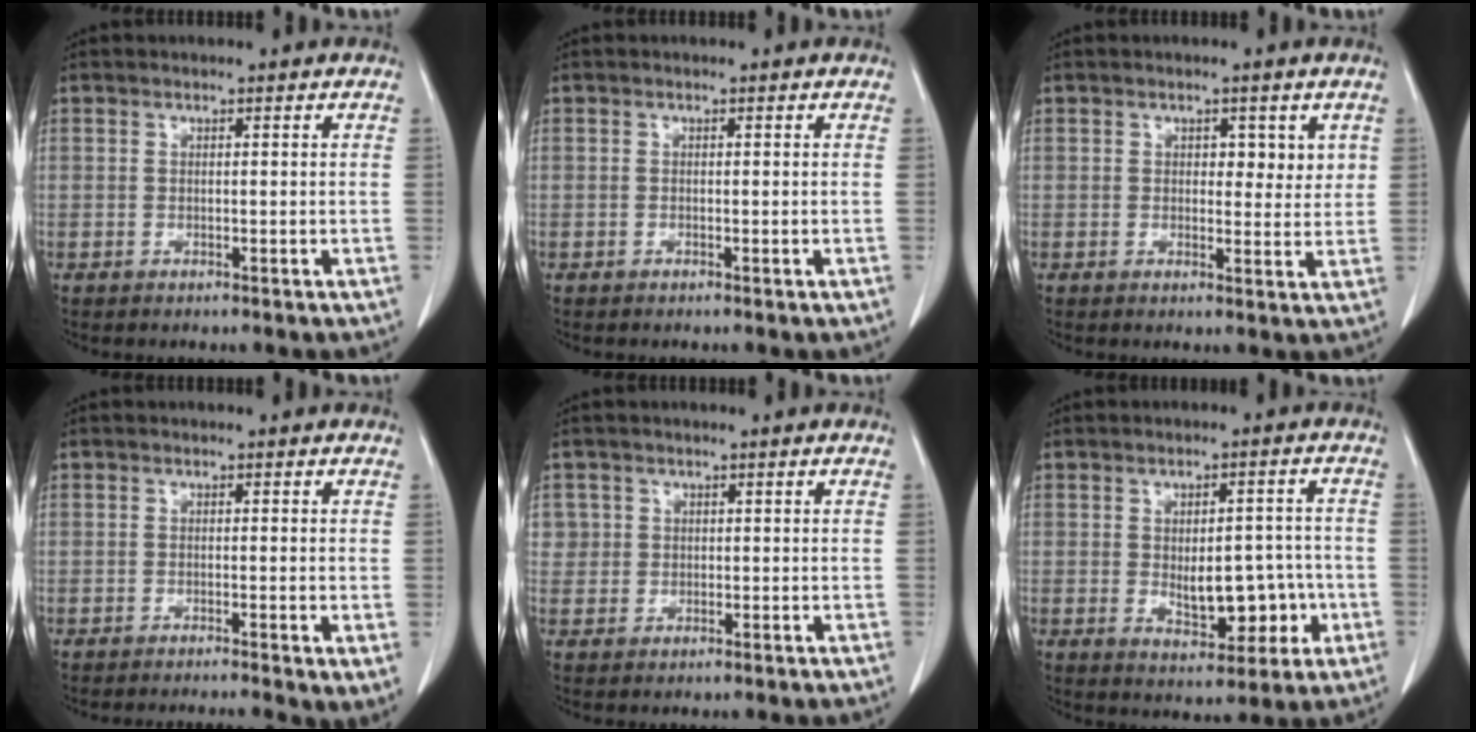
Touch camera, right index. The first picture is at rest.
{"total": 0.0}
{"total": 3.5, "force": [1.4, 2.1, 2.4], "torque": [-0.020, -0.004, 0.016]}
{"total": 4.1, "force": [-2.3, 0.8, 3.3], "torque": [-0.038, -0.013, -0.039]}
{"total": 2.2, "force": [0.7, 2.1, -0.2], "torque": [0.021, 0.002, 0.007]}
{"total": 8.6, "force": [-1.4, 4.4, 7.3], "torque": [-0.098, 0.010, -0.007]}